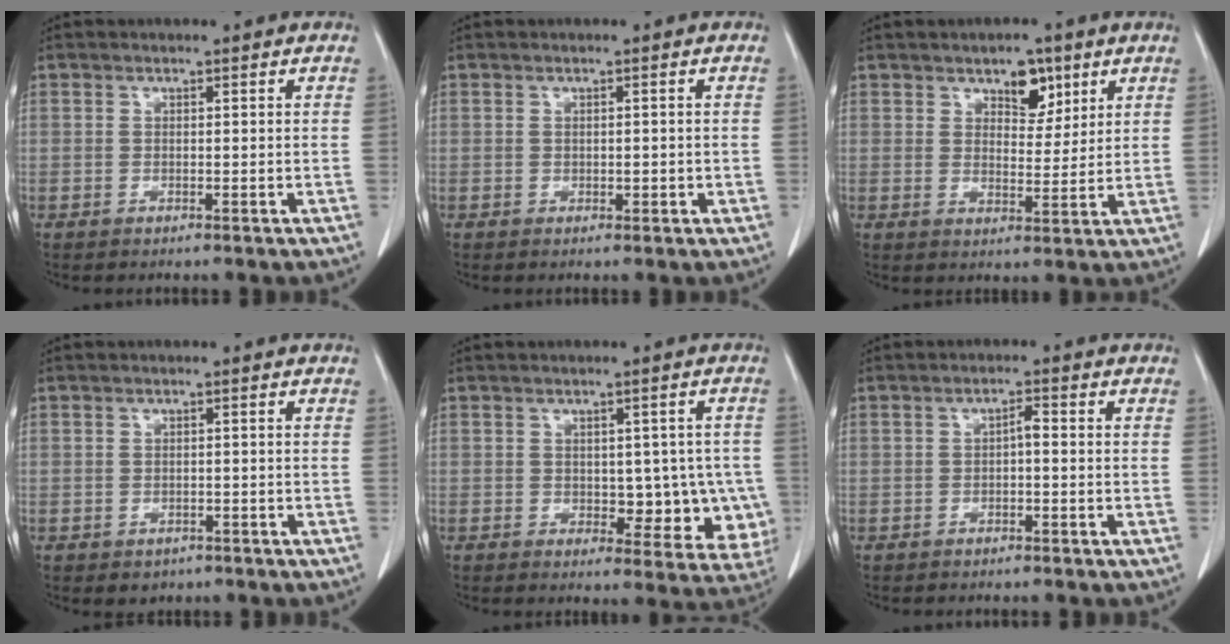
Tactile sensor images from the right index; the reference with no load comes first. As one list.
[{"total": 0.9, "force": [-0.1, 0.5, 0.7], "torque": [-0.010, 0.000, 0.001]}, {"total": 5.1, "force": [3.1, 2.6, 3.1], "torque": [-0.037, 0.000, 0.046]}, {"total": 1.8, "force": [-1.1, 1.4, 0.5], "torque": [-0.002, 0.002, -0.008]}, {"total": 8.4, "force": [-0.9, 4.6, 7.0], "torque": [-0.059, 0.009, -0.001]}, {"total": 1.5, "force": [-0.3, 0.3, 1.5], "torque": [-0.021, 0.005, -0.007]}]